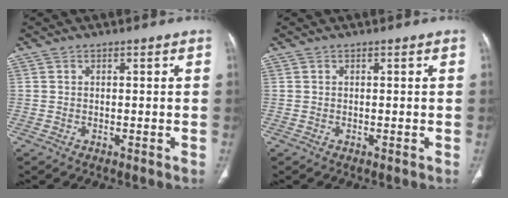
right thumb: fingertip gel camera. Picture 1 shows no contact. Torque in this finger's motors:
{"motor_torque": [-0.04, 0.05, -0.08, 0.07, 0.00]}